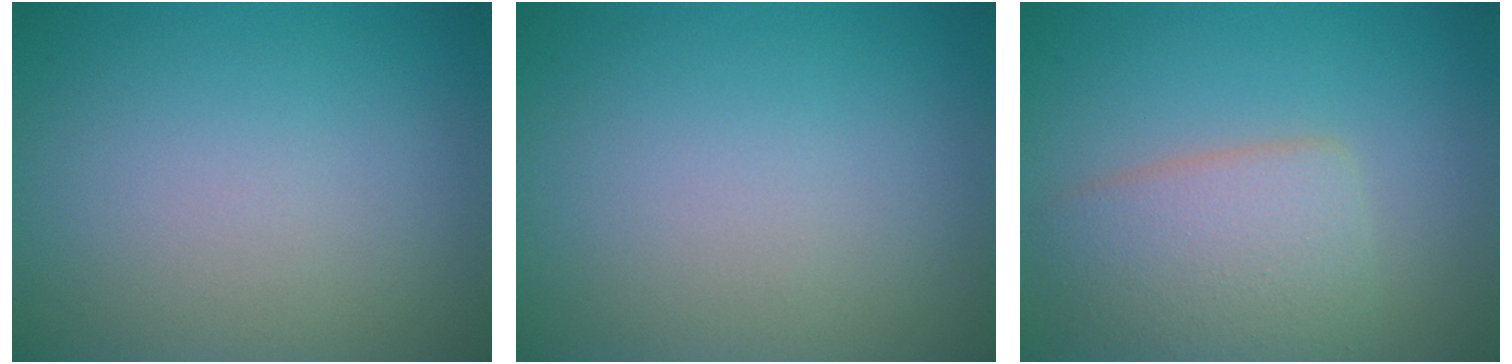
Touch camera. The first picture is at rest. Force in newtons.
{"total": 0.0}
{"total": 4.8, "press": 4.8, "slide": 0.2}